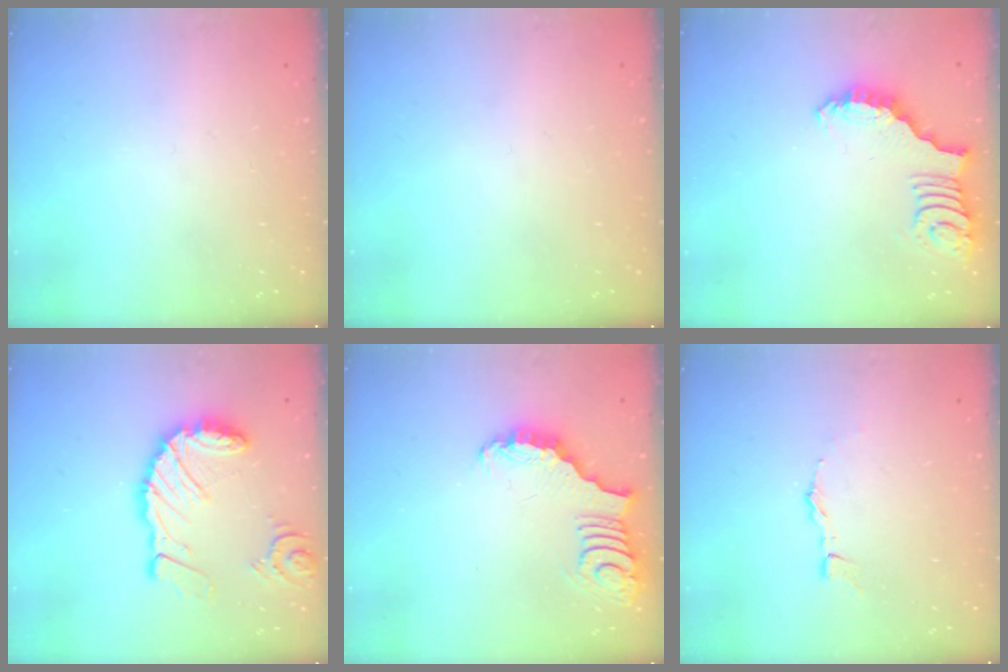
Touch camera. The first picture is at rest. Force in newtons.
{"total": 0.0}
{"total": 2.5, "press": 2.5, "slide": 0.5}
{"total": 18.7, "press": 18.6, "slide": 2.2}
{"total": 3.6, "press": 3.6, "slide": 0.6}
{"total": 2.5, "press": 2.5, "slide": 0.1}